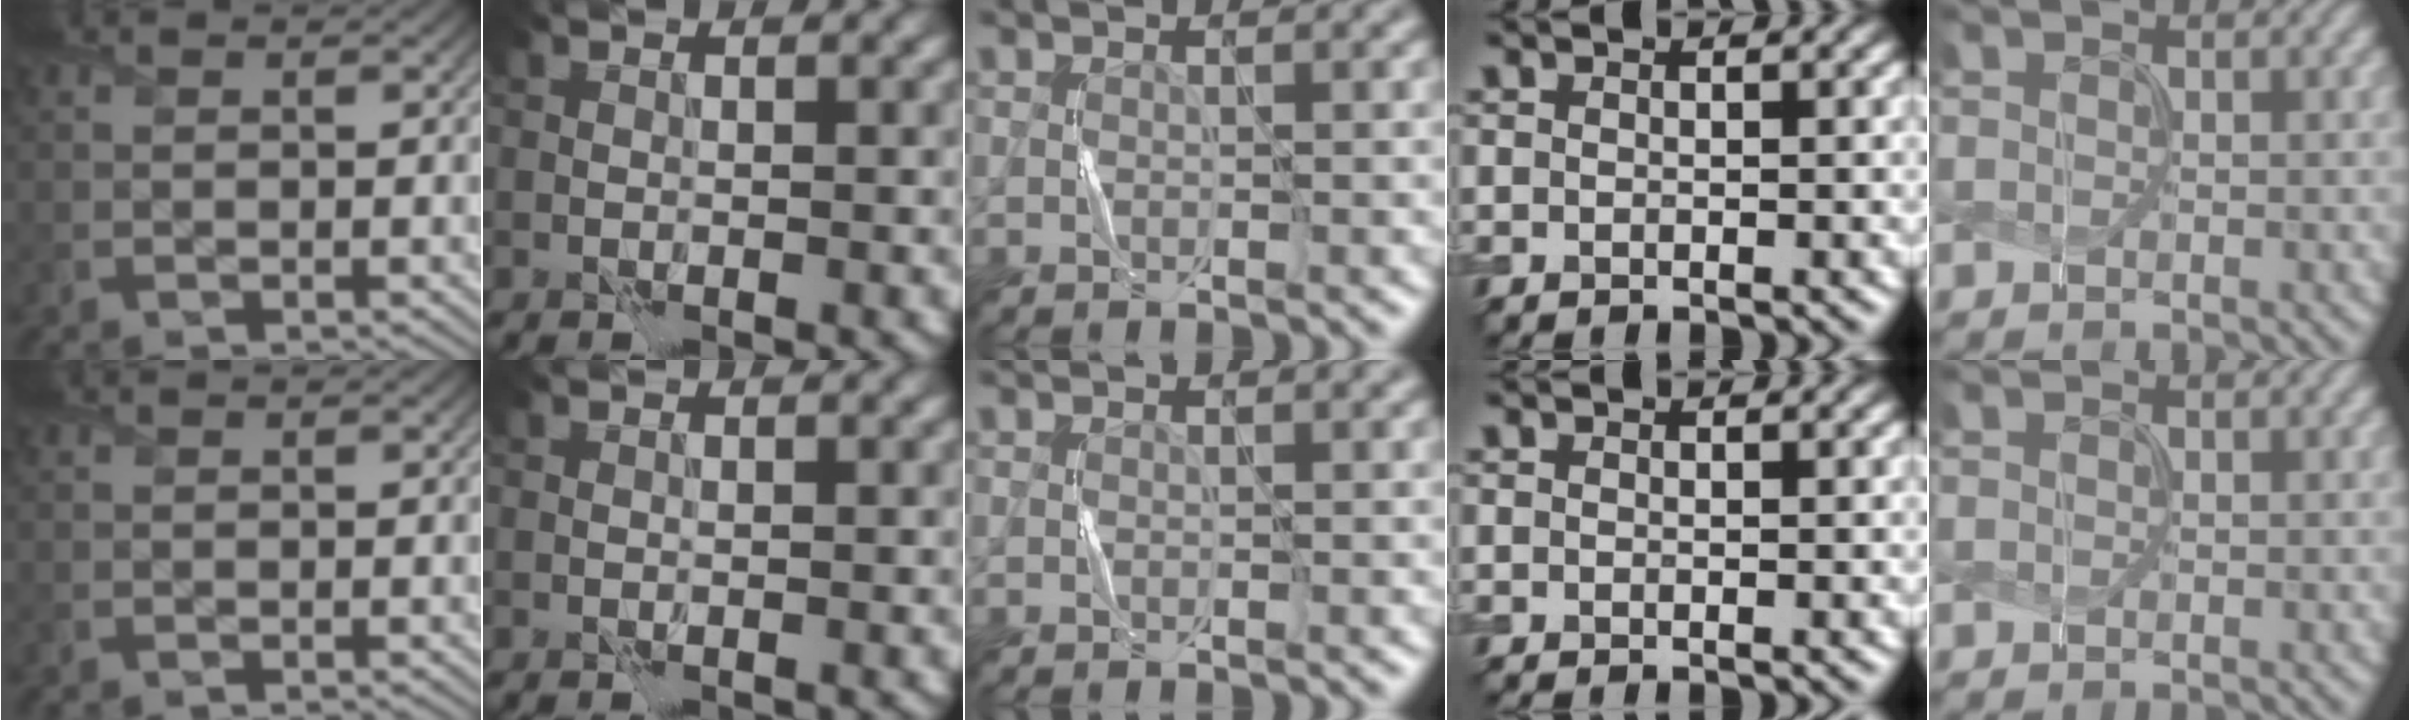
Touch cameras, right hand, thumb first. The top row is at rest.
{}